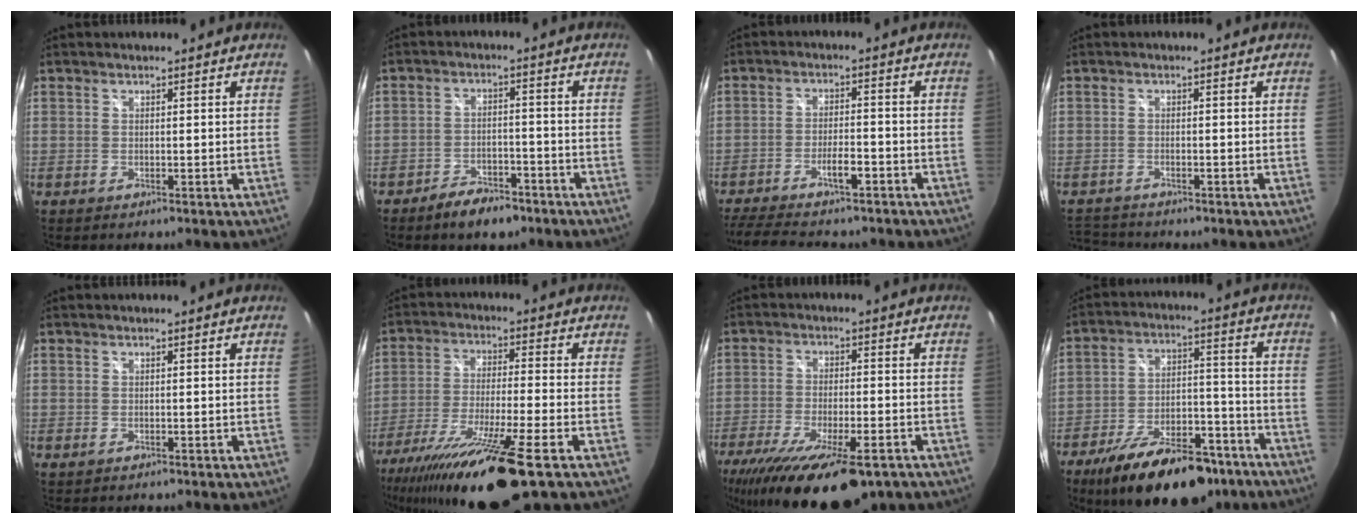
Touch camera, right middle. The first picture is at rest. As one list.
[{"total": 6.7, "force": [-5.2, 3.0, 2.9], "torque": [-0.072, 0.009, -0.077]}, {"total": 10.9, "force": [-8.8, 3.2, 5.7], "torque": [-0.125, -0.007, -0.141]}, {"total": 5.3, "force": [-5.0, 1.4, 1.2], "torque": [-0.042, -0.010, -0.088]}, {"total": 0.0}, {"total": 19.9, "force": [-13.6, 1.2, 14.5], "torque": [-0.283, -0.058, -0.234]}, {"total": 20.8, "force": [-14.2, 6.4, 13.8], "torque": [-0.268, -0.067, -0.219]}, {"total": 21.8, "force": [-15.4, 9.5, 12.0], "torque": [-0.211, 0.001, -0.223]}]